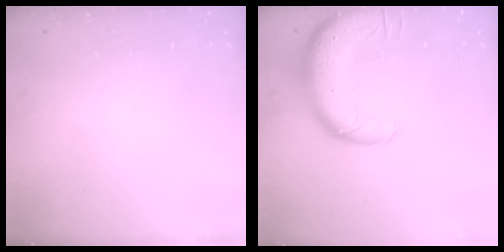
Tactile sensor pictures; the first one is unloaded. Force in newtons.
{"total": 14.5, "press": 14.1, "slide": 3.5}